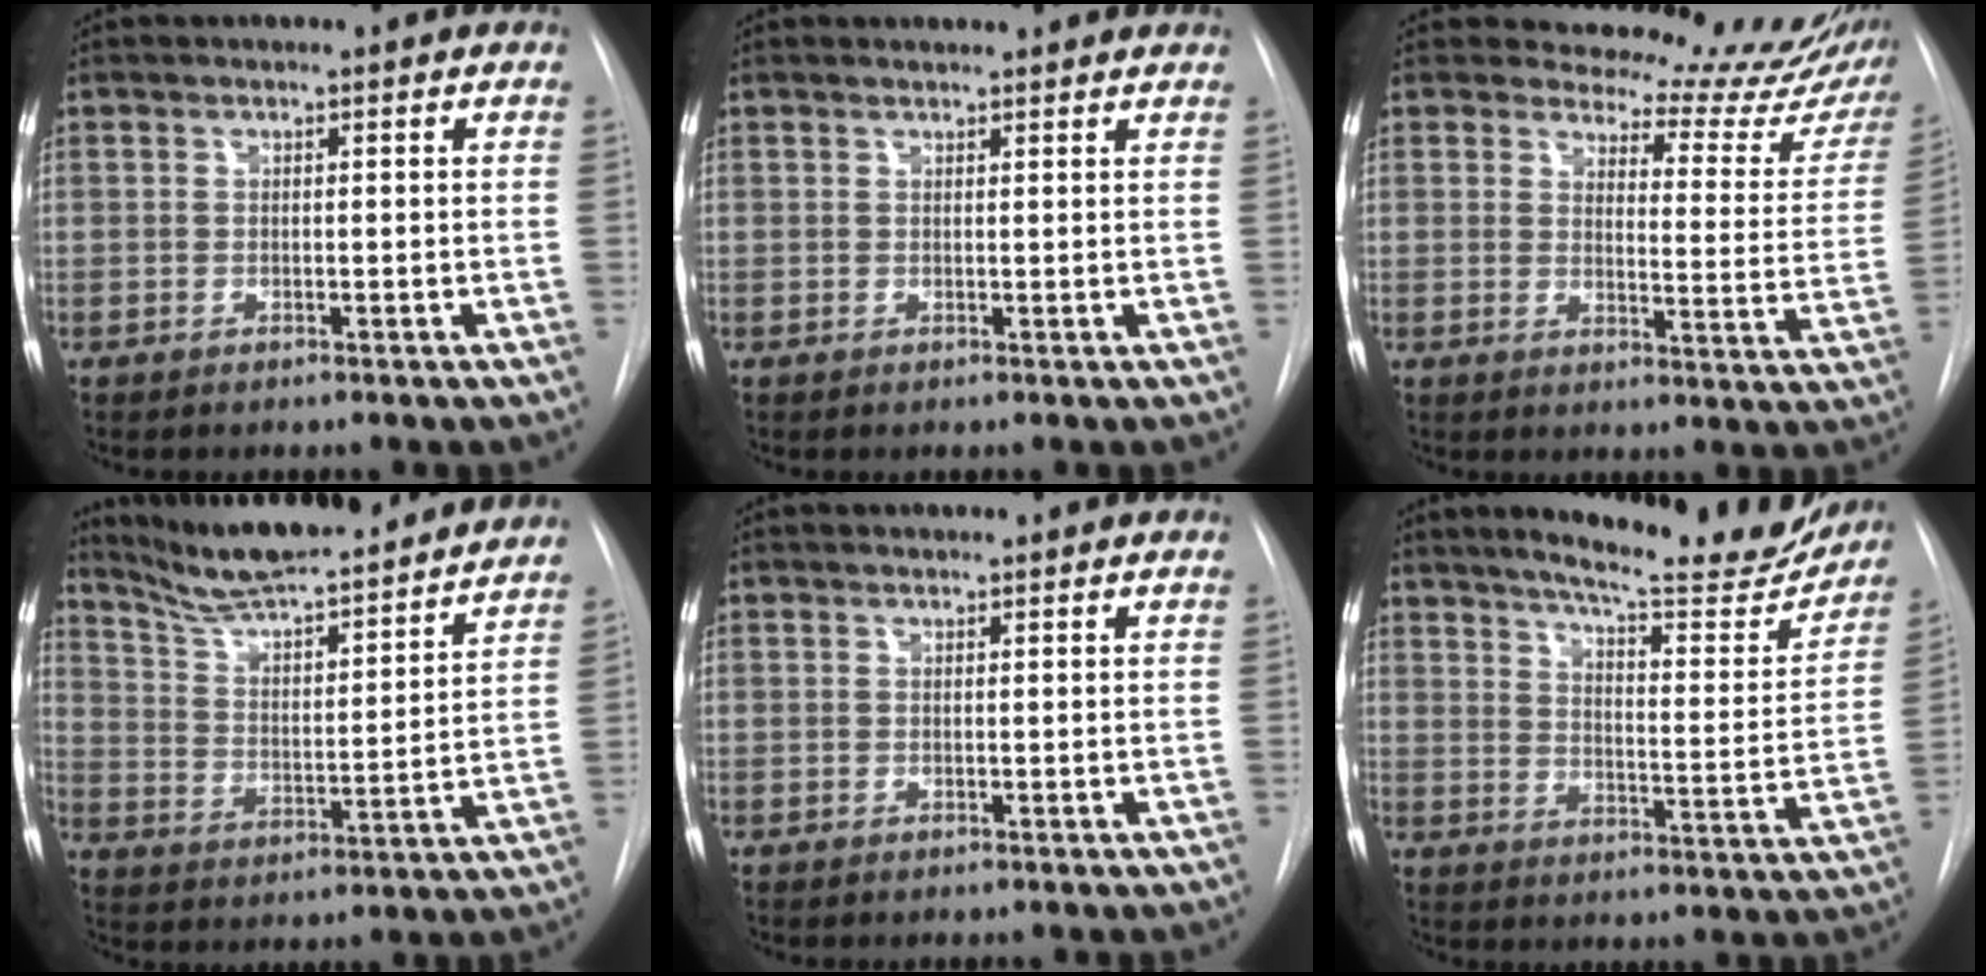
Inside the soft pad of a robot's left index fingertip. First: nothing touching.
{"total": 3.5, "force": [3.3, 0.6, 0.7], "torque": [-0.011, 0.011, 0.031]}
{"total": 18.7, "force": [17.8, 4.3, 3.9], "torque": [-0.016, -0.111, 0.177]}
{"total": 21.3, "force": [19.0, 2.2, 9.3], "torque": [-0.149, -0.008, 0.281]}
{"total": 0.5, "force": [-0.5, -0.2, -0.1], "torque": [0.003, -0.003, -0.005]}
{"total": 19.0, "force": [16.8, 2.9, 8.6], "torque": [-0.115, -0.053, 0.210]}